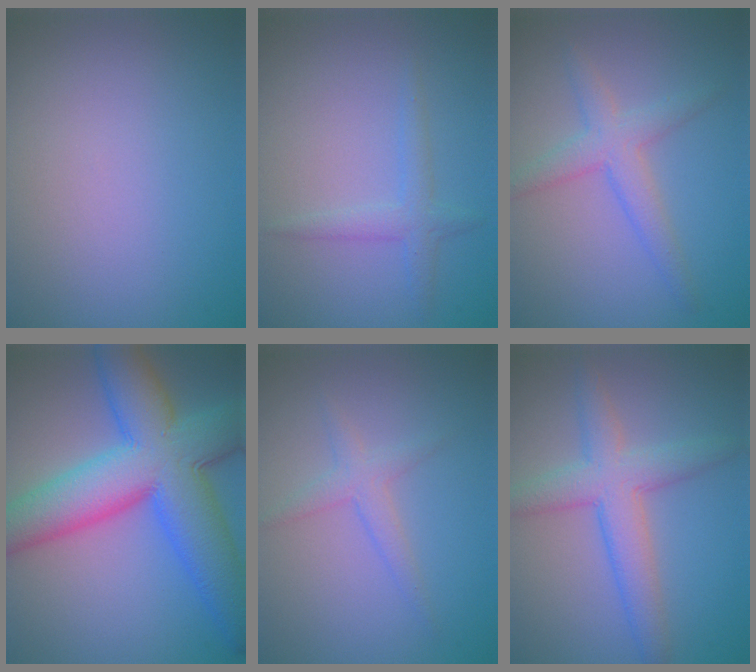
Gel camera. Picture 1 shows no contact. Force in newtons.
{"total": 1.8, "press": 1.7, "slide": 0.1}
{"total": 3.0, "press": 3.0, "slide": 0.1}
{"total": 12.4, "press": 12.4, "slide": 0.2}
{"total": 1.8, "press": 1.8, "slide": 0.0}
{"total": 4.7, "press": 4.7, "slide": 0.3}